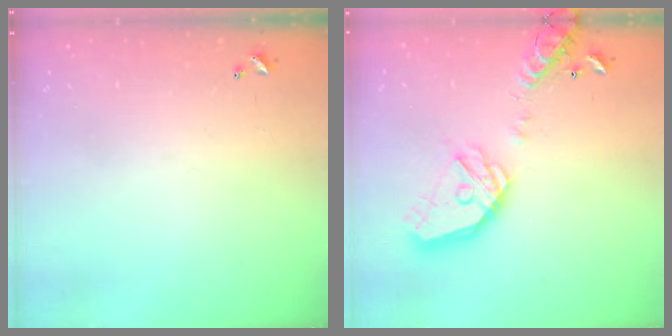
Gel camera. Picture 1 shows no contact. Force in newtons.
{"total": 19.0, "press": 18.9, "slide": 2.0}